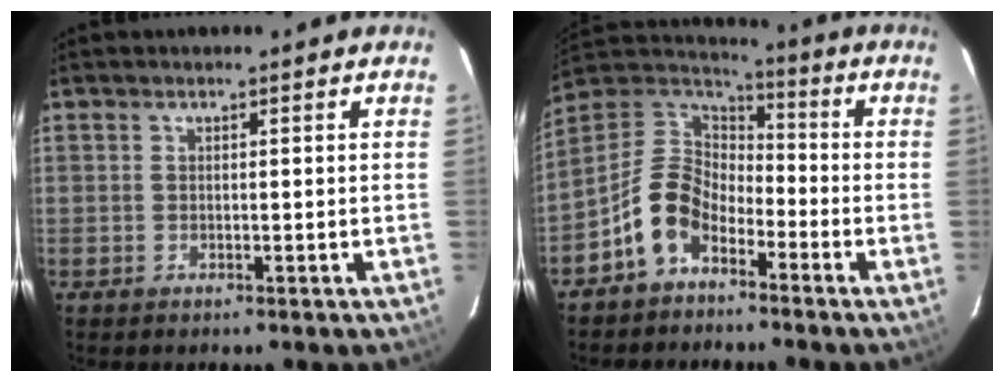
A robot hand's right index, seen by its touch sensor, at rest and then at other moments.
{"total": 11.7, "force": [-6.4, 7.3, 6.5], "torque": [-0.145, 0.027, -0.128]}